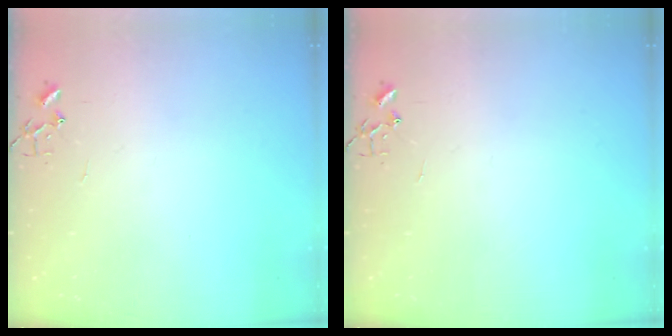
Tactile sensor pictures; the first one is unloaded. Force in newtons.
{"total": 0.0}